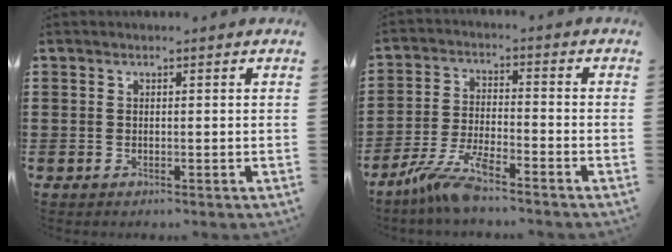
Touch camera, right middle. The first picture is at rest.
{"total": 7.1, "force": [-5.6, 0.7, 4.2], "torque": [-0.101, -0.012, -0.112]}